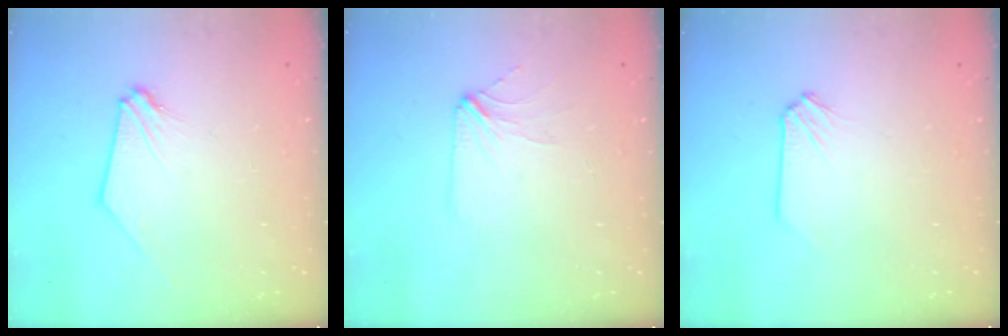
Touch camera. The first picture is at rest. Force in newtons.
{"total": 2.8, "press": 2.8, "slide": 0.4}
{"total": 0.0}